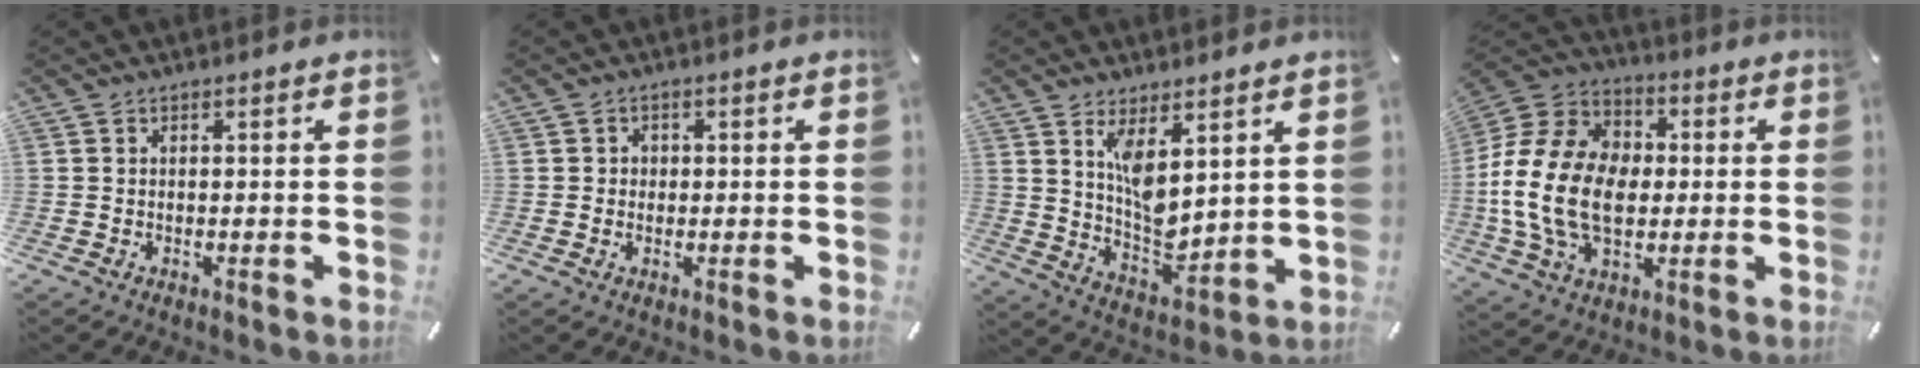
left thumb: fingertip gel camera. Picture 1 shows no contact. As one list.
[{"total": 1.5, "force": [-0.1, 1.4, 0.5], "torque": [-0.003, 0.003, -0.007]}, {"total": 9.3, "force": [5.0, 4.6, 6.3], "torque": [-0.109, -0.036, 0.092]}, {"total": 19.5, "force": [-1.7, 14.2, 13.2], "torque": [-0.291, 0.019, -0.033]}]